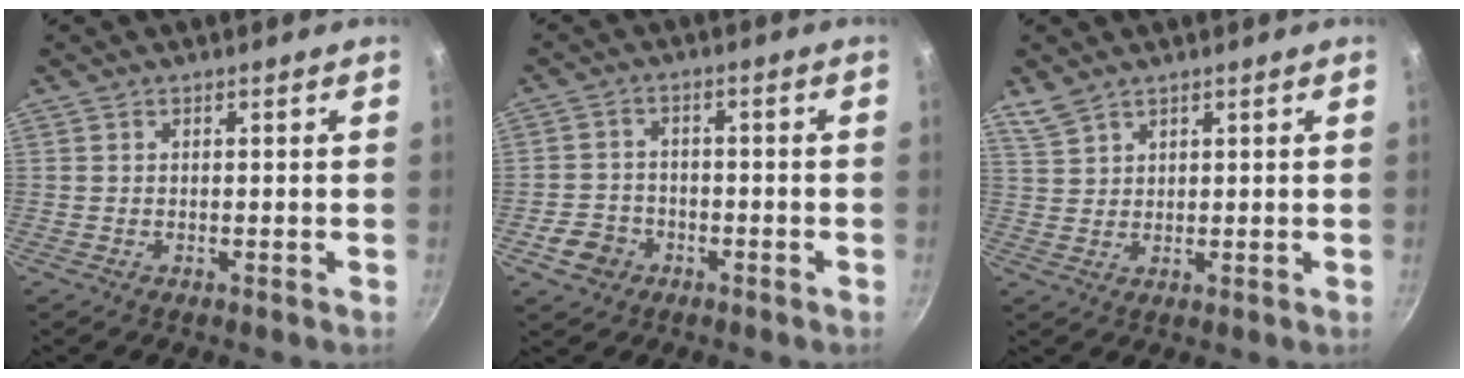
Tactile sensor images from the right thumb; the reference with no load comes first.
{"total": 5.6, "force": [-2.7, 4.6, 1.9], "torque": [-0.024, 0.027, -0.047]}
{"total": 3.8, "force": [3.1, 1.8, 1.3], "torque": [-0.023, -0.002, 0.070]}